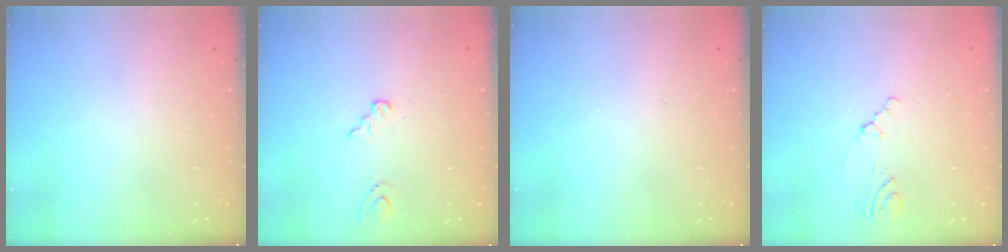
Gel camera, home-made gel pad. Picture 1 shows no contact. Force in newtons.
{"total": 4.4, "press": 4.3, "slide": 1.1}
{"total": 0.0}
{"total": 1.0, "press": 0.9, "slide": 0.4}